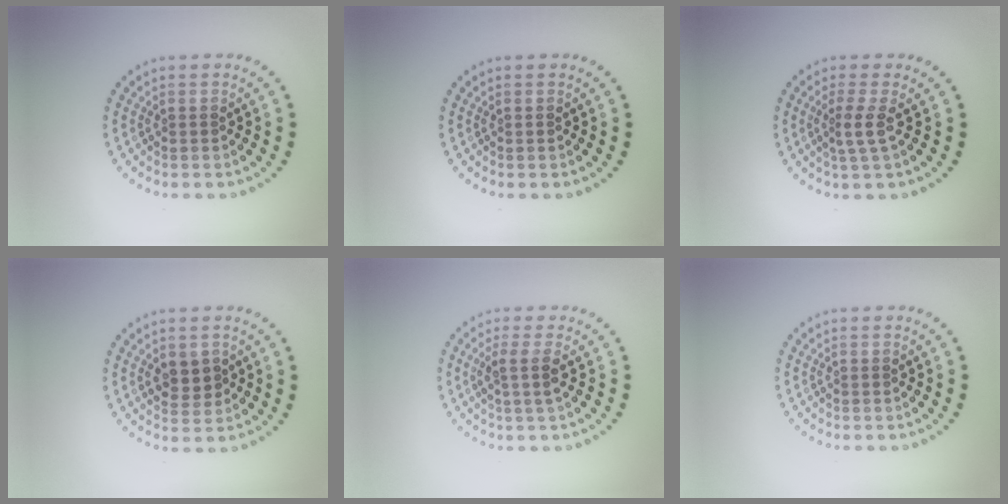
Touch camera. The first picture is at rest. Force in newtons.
{"total": 0.0}
{"total": 1.9, "press": 1.2, "slide": 1.4}
{"total": 1.8, "press": 1.7, "slide": 0.5}
{"total": 2.0, "press": 1.6, "slide": 1.2}
{"total": 0.0}